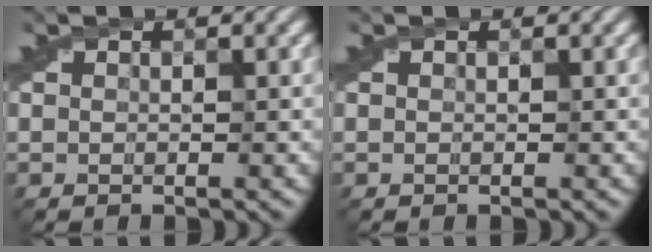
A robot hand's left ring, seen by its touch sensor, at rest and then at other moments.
{"total": 0.0}